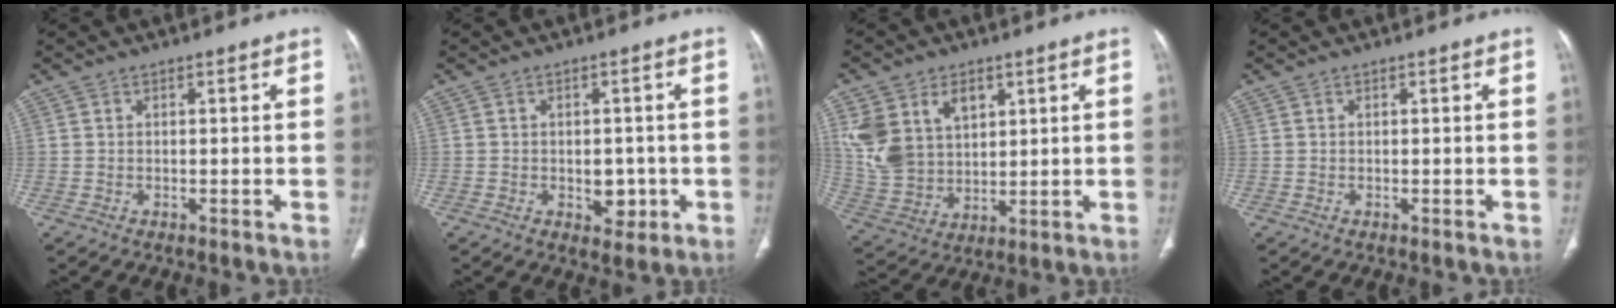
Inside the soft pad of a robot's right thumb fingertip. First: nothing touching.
{"total": 4.5, "force": [-1.0, 3.2, 3.1], "torque": [-0.015, 0.003, -0.006]}
{"total": 14.3, "force": [5.5, 9.9, 8.7], "torque": [-0.150, -0.009, 0.127]}
{"total": 0.0}